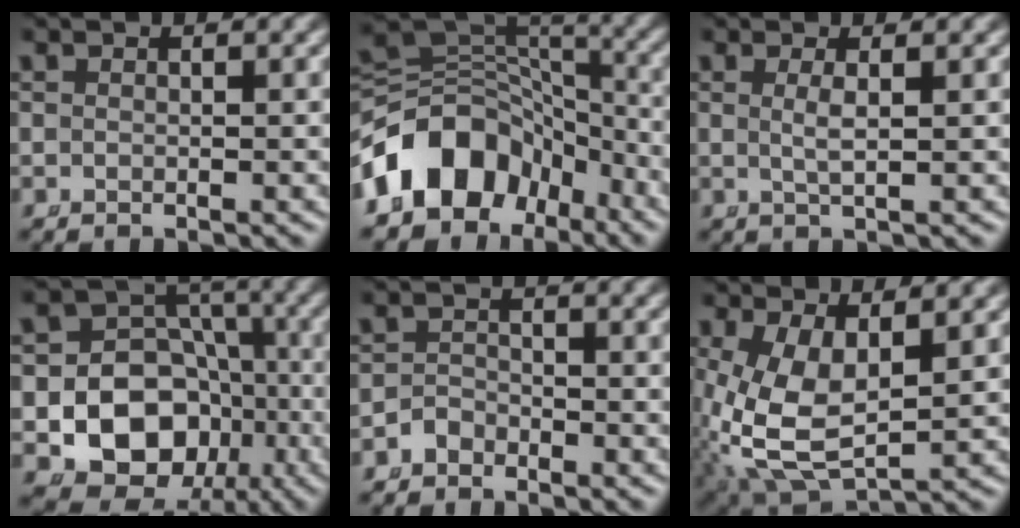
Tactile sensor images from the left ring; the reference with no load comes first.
{"total": 11.5, "force": [-4.2, 8.8, 6.2], "torque": [-0.113, -0.021, -0.065]}
{"total": 1.6, "force": [0.3, -0.2, 1.6], "torque": [-0.039, -0.012, 0.014]}
{"total": 14.9, "force": [-3.8, 13.1, 6.1], "torque": [-0.154, -0.073, -0.050]}
{"total": 2.0, "force": [-1.7, 1.2, 0.1], "torque": [-0.009, -0.011, -0.027]}
{"total": 9.4, "force": [-1.2, 6.9, 6.4], "torque": [-0.174, -0.065, 0.010]}